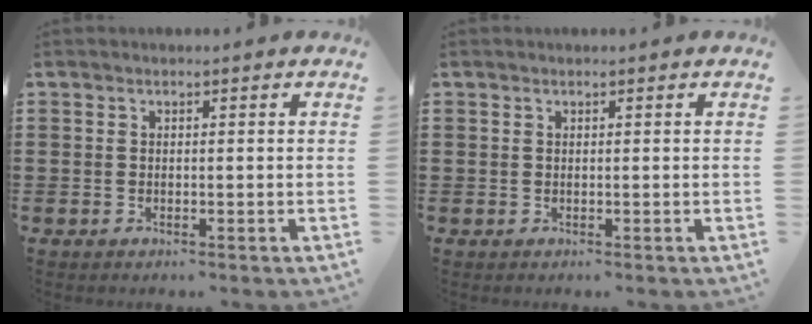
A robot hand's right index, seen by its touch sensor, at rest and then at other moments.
{"total": 0.0}